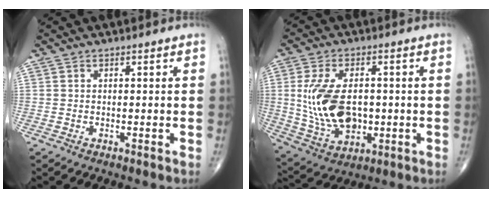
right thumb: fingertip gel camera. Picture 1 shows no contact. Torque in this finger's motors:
{"motor_torque": [-0.50, 0.80, 1.04, 0.12, 0.24]}